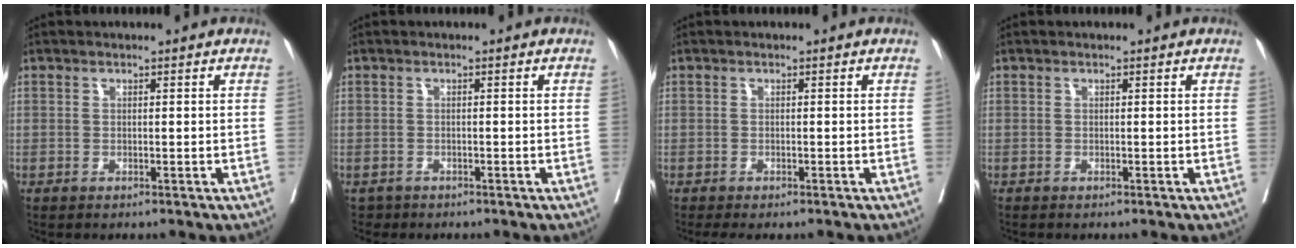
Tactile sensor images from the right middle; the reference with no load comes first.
{"total": 3.8, "force": [-3.4, 1.3, -0.9], "torque": [0.017, -0.003, -0.060]}
{"total": 2.5, "force": [-2.0, 0.9, 1.1], "torque": [-0.011, -0.006, -0.027]}
{"total": 0.0}